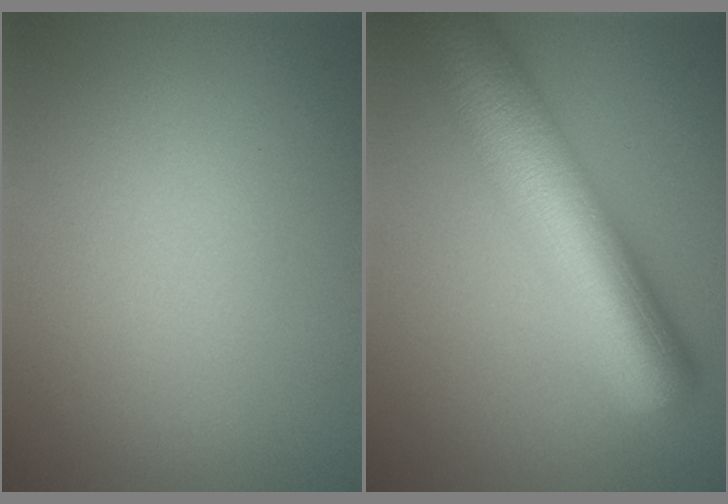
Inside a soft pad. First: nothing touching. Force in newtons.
{"total": 10.8, "press": 10.8, "slide": 0.4}